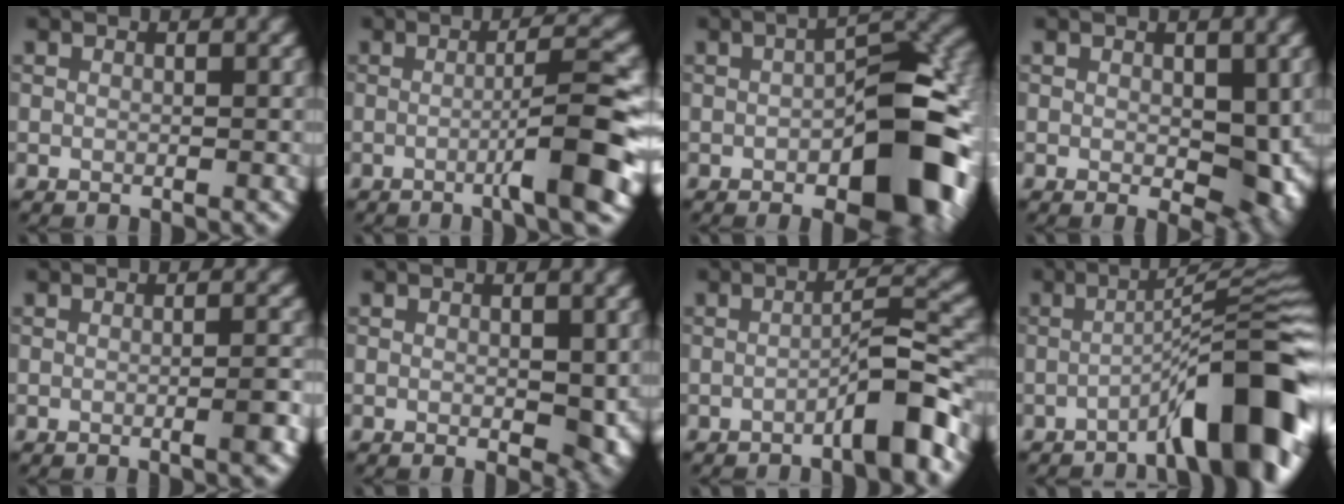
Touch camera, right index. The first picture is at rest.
{"total": 6.5, "force": [-1.9, 0.7, 6.2], "torque": [-0.084, 0.014, -0.041]}
{"total": 10.8, "force": [-3.1, 4.9, 9.2], "torque": [-0.113, 0.011, -0.050]}
{"total": 5.1, "force": [0.2, 2.8, 4.2], "torque": [-0.060, -0.011, 0.009]}
{"total": 2.2, "force": [-0.6, 0.4, 2.1], "torque": [-0.024, 0.005, -0.012]}
{"total": 3.5, "force": [0.0, 1.8, 3.0], "torque": [-0.035, -0.006, 0.005]}
{"total": 4.5, "force": [-2.7, 0.5, 3.6], "torque": [-0.052, 0.020, -0.050]}
{"total": 10.8, "force": [-5.7, 1.7, 9.0], "torque": [-0.118, 0.026, -0.092]}